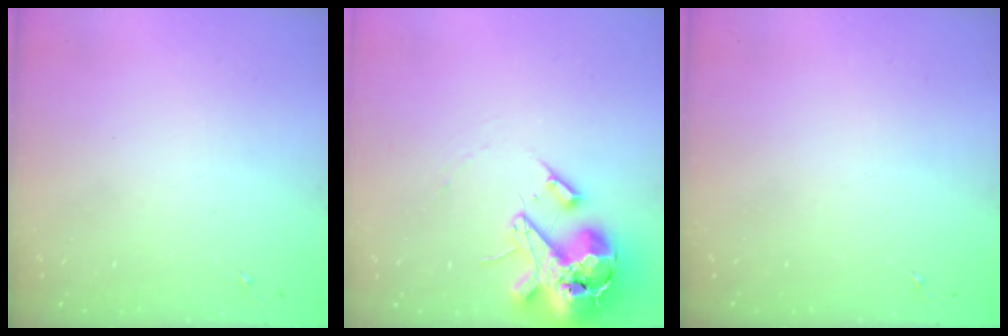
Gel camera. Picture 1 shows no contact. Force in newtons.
{"total": 16.2, "press": 16.0, "slide": 2.7}
{"total": 0.0}